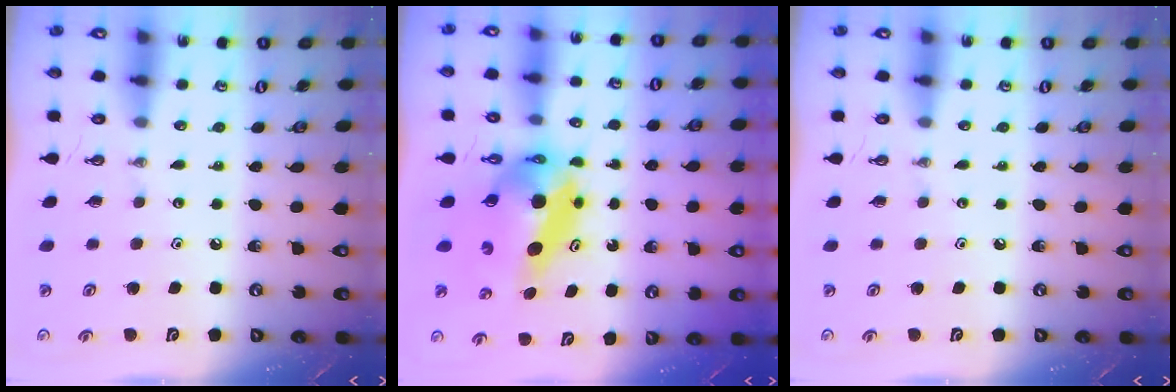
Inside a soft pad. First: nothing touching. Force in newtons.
{"total": 7.2, "press": 7.2, "slide": 0.3}
{"total": 0.0}